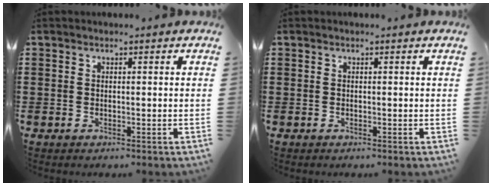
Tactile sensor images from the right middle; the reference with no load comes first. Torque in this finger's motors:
{"motor_torque": [-0.78, -0.80, -0.04, -0.01]}